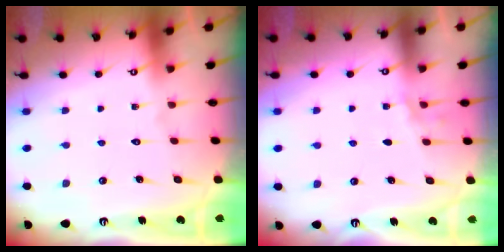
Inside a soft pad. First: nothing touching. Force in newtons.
{"total": 2.7, "press": 2.4, "slide": 1.4}